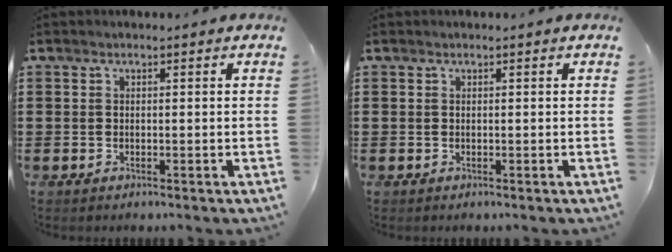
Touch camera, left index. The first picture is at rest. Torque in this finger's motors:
{"motor_torque": [-0.01, 0.00, 0.00, -0.01]}